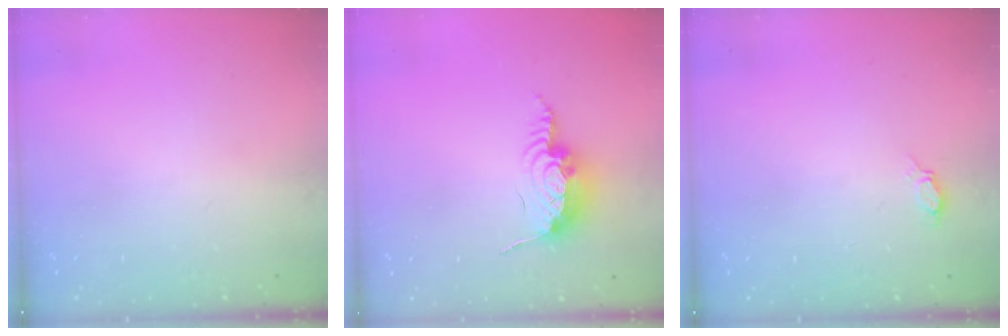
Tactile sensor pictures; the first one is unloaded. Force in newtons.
{"total": 12.9, "press": 12.9, "slide": 0.8}
{"total": 9.3, "press": 4.9, "slide": 8.0}